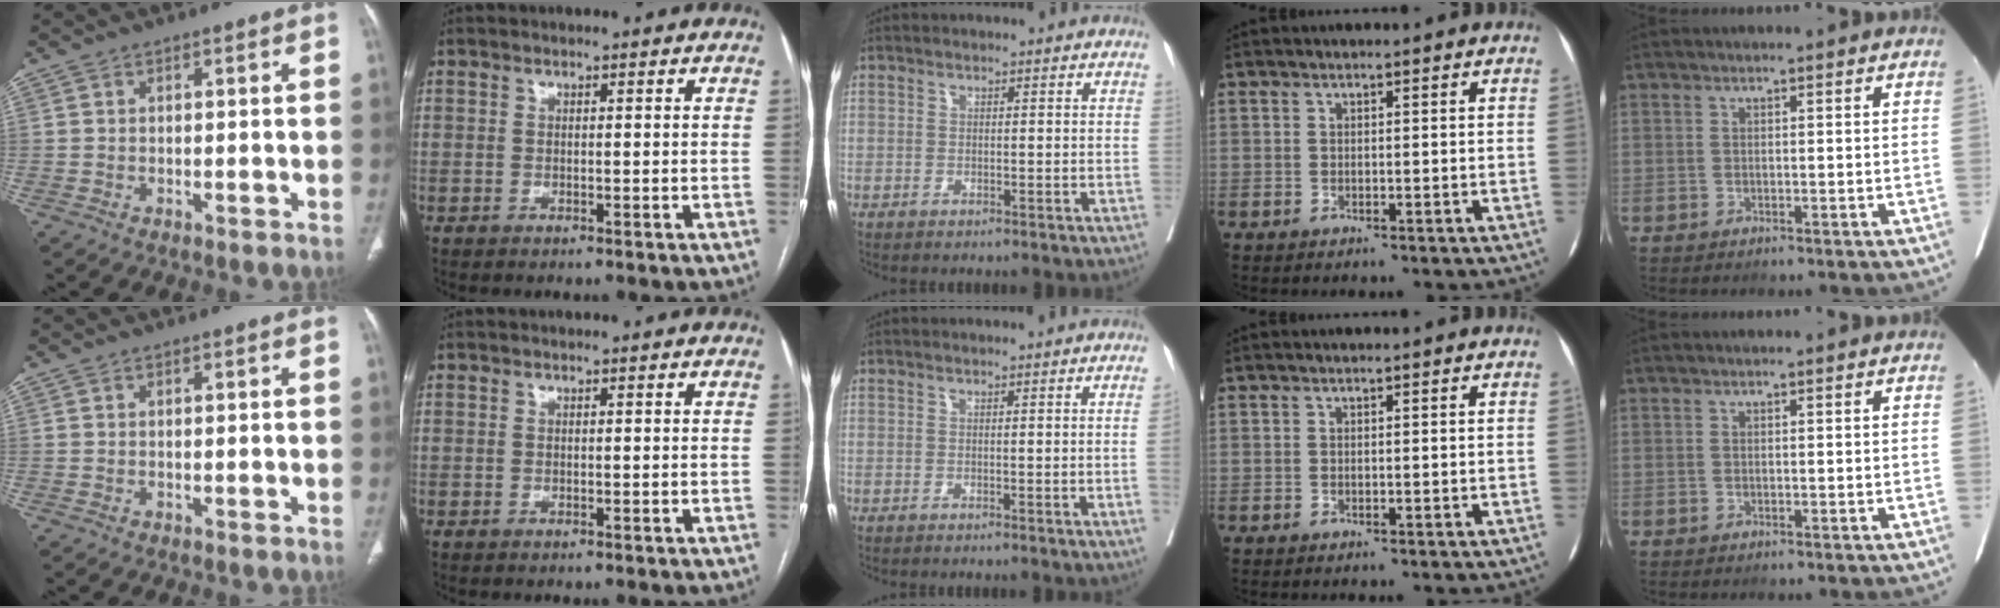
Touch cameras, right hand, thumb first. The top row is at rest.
{"middle": {"total": 1.2, "force": [-0.1, -0.5, 1.0], "torque": [-0.016, -0.002, 0.001]}}